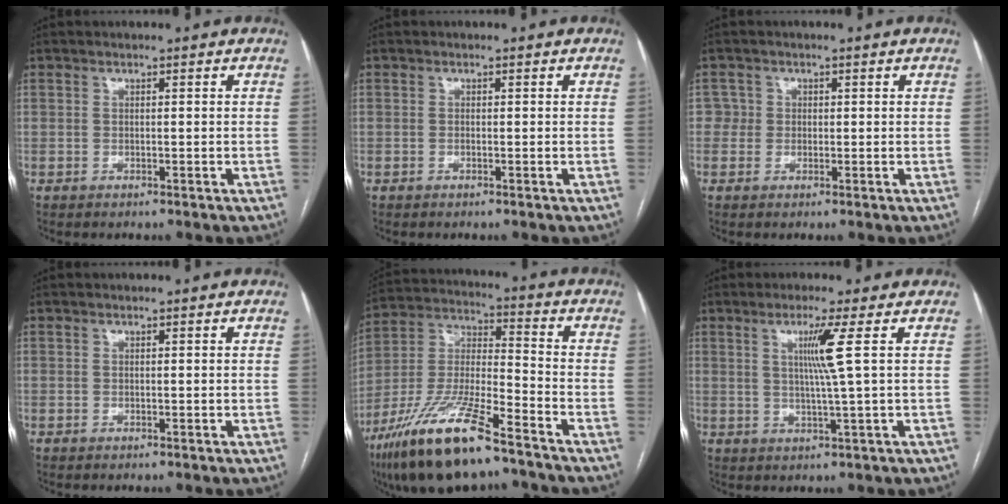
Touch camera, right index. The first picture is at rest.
{"total": 0.0}
{"total": 2.0, "force": [0.1, 2.0, -0.2], "torque": [0.022, 0.007, -0.004]}
{"total": 0.0}
{"total": 18.1, "force": [-12.3, 3.1, 13.0], "torque": [-0.285, -0.030, -0.228]}
{"total": 5.1, "force": [1.4, -1.7, 4.6], "torque": [-0.090, -0.007, 0.027]}